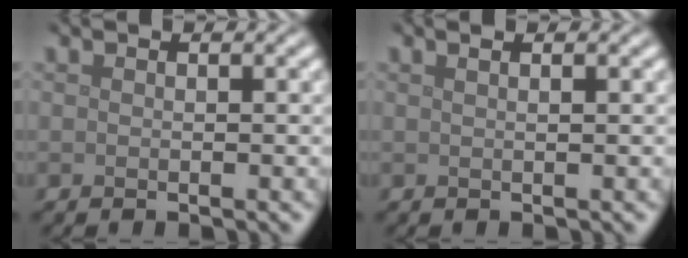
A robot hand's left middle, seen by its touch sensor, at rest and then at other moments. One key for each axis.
{"total": 2.2, "fx": 1.1, "fy": 1.0, "fz": 1.5, "tx": -0.002, "ty": 0.004, "tz": -0.006}